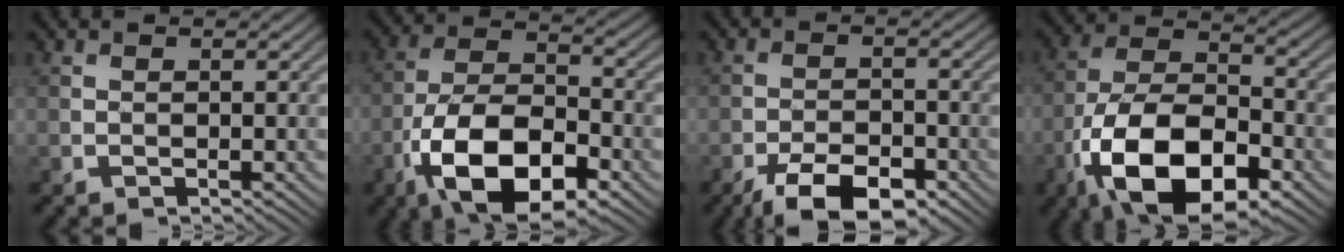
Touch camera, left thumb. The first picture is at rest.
{"total": 14.6, "force": [-6.8, 7.0, 10.8], "torque": [-0.218, -0.017, -0.134]}
{"total": 8.1, "force": [-5.5, 3.1, 5.1], "torque": [-0.082, -0.001, -0.097]}
{"total": 16.6, "force": [-7.8, 8.2, 12.1], "torque": [-0.236, -0.023, -0.150]}